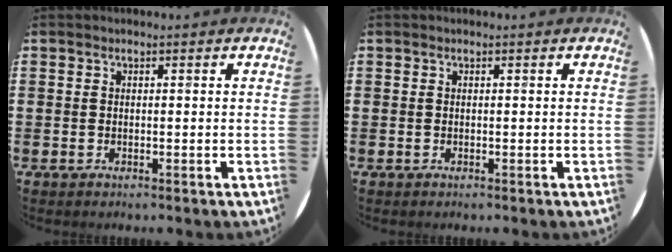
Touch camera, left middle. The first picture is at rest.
{"total": 0.0}